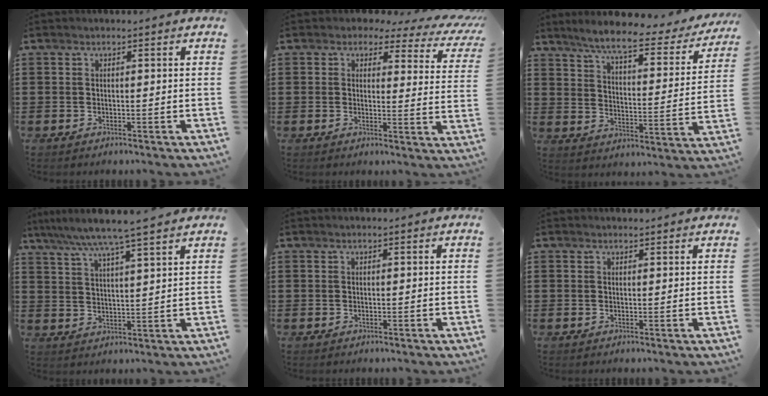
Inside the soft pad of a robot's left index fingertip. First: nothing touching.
{"total": 3.0, "force": [2.3, 1.3, 1.4], "torque": [-0.036, -0.015, 0.035]}
{"total": 7.2, "force": [5.9, 0.5, 4.1], "torque": [-0.095, -0.037, 0.094]}
{"total": 6.4, "force": [5.4, -0.9, 3.4], "torque": [-0.084, -0.028, 0.090]}
{"total": 0.0}
{"total": 0.8, "force": [0.7, 0.3, -0.1], "torque": [0.000, 0.000, 0.014]}